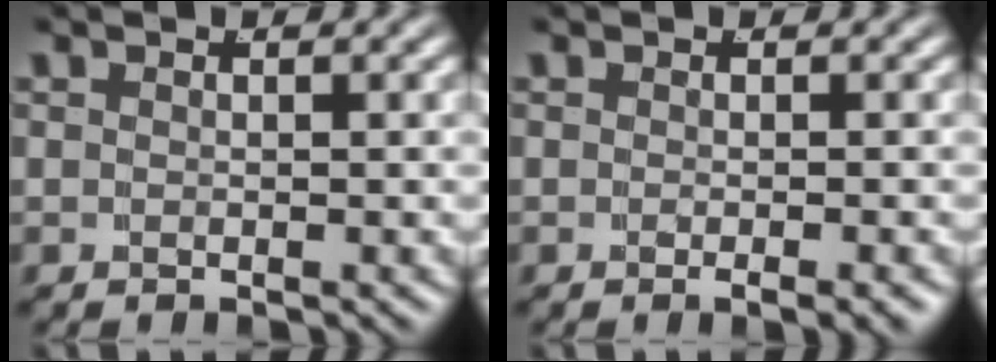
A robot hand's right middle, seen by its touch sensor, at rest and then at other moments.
{"total": 1.1, "force": [-0.8, -0.2, 0.8], "torque": [-0.010, 0.004, -0.014]}